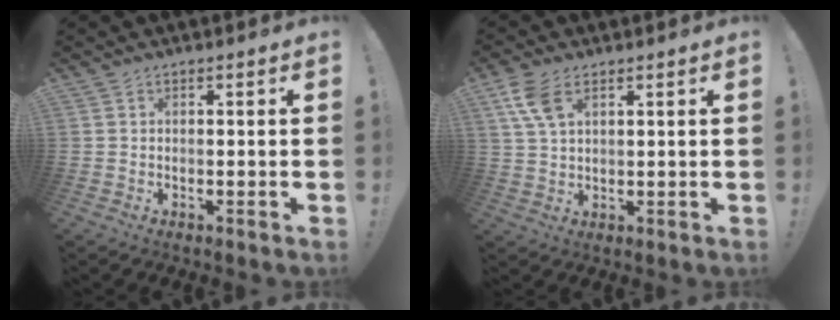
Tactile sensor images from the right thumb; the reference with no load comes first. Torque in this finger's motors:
{"motor_torque": [0.36, 0.41, 0.13, 0.03, 0.03]}